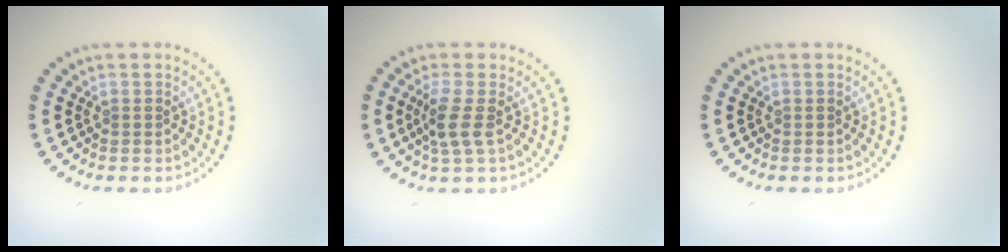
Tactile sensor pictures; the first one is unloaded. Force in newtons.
{"total": 2.5, "press": 2.0, "slide": 1.4}
{"total": 0.0}